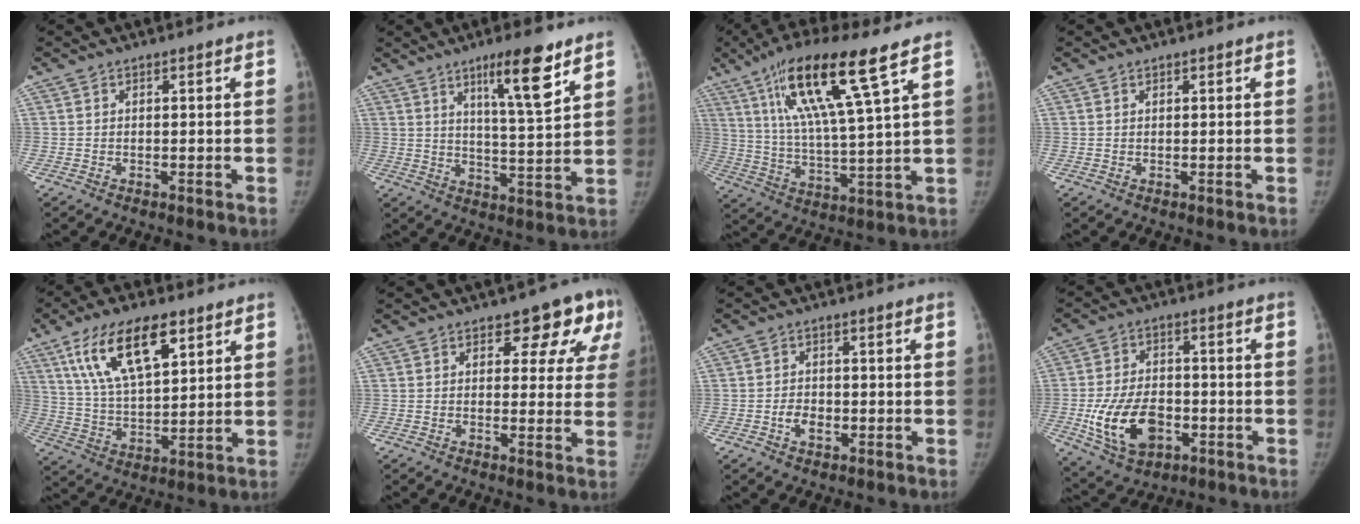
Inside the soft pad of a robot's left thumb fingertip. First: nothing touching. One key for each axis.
{"total": 11.3, "fx": 6.9, "fy": 1.6, "fz": 8.8, "tx": -0.128, "ty": -0.044, "tz": 0.111}
{"total": 17.5, "fx": 9.2, "fy": 1.5, "fz": 14.8, "tx": -0.278, "ty": -0.032, "tz": 0.171}
{"total": 0.0}
{"total": 16.6, "fx": 8.5, "fy": 7.3, "fz": 12.2, "tx": -0.193, "ty": -0.023, "tz": 0.162}
{"total": 9.8, "fx": 4.8, "fy": 5.4, "fz": 6.6, "tx": -0.027, "ty": -0.015, "tz": 0.051}
{"total": 3.4, "fx": -1.1, "fy": 2.5, "fz": 2.0, "tx": -0.023, "ty": 0.008, "tz": -0.018}
{"total": 13.8, "fx": -4.0, "fy": 8.9, "fz": 9.7, "tx": -0.162, "ty": 0.012, "tz": -0.059}